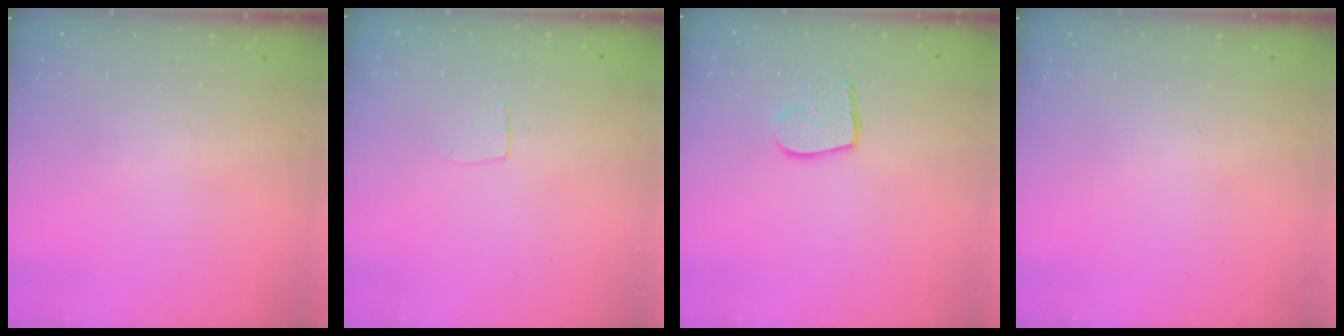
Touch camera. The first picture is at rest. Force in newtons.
{"total": 2.7, "press": 2.7, "slide": 0.1}
{"total": 9.9, "press": 9.9, "slide": 0.8}
{"total": 0.0}